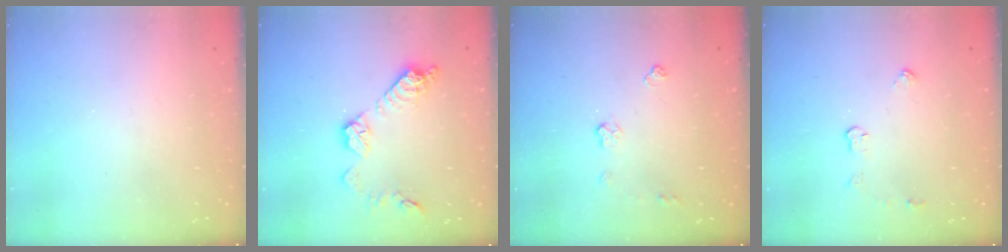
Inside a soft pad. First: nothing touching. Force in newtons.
{"total": 11.4, "press": 11.4, "slide": 0.7}
{"total": 5.2, "press": 5.1, "slide": 0.1}
{"total": 3.9, "press": 3.9, "slide": 0.2}